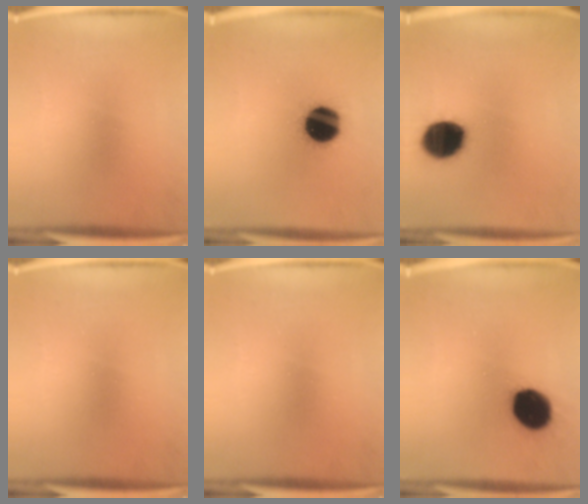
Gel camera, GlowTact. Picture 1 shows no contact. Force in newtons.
{"total": 18.4}
{"total": 13.7}
{"total": 0.0}
{"total": 0.0}
{"total": 15.0}